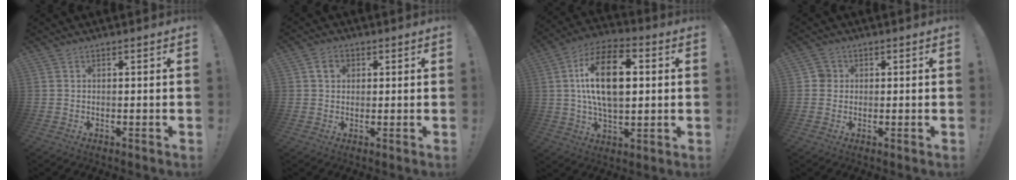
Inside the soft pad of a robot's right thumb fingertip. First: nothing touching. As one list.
[{"total": 4.2, "force": [1.4, 3.4, 2.0], "torque": [-0.036, 0.008, 0.026]}, {"total": 19.5, "force": [2.7, 10.7, 16.1], "torque": [-0.278, 0.006, 0.037]}, {"total": 3.0, "force": [0.1, 2.9, 0.8], "torque": [-0.015, 0.011, 0.002]}]